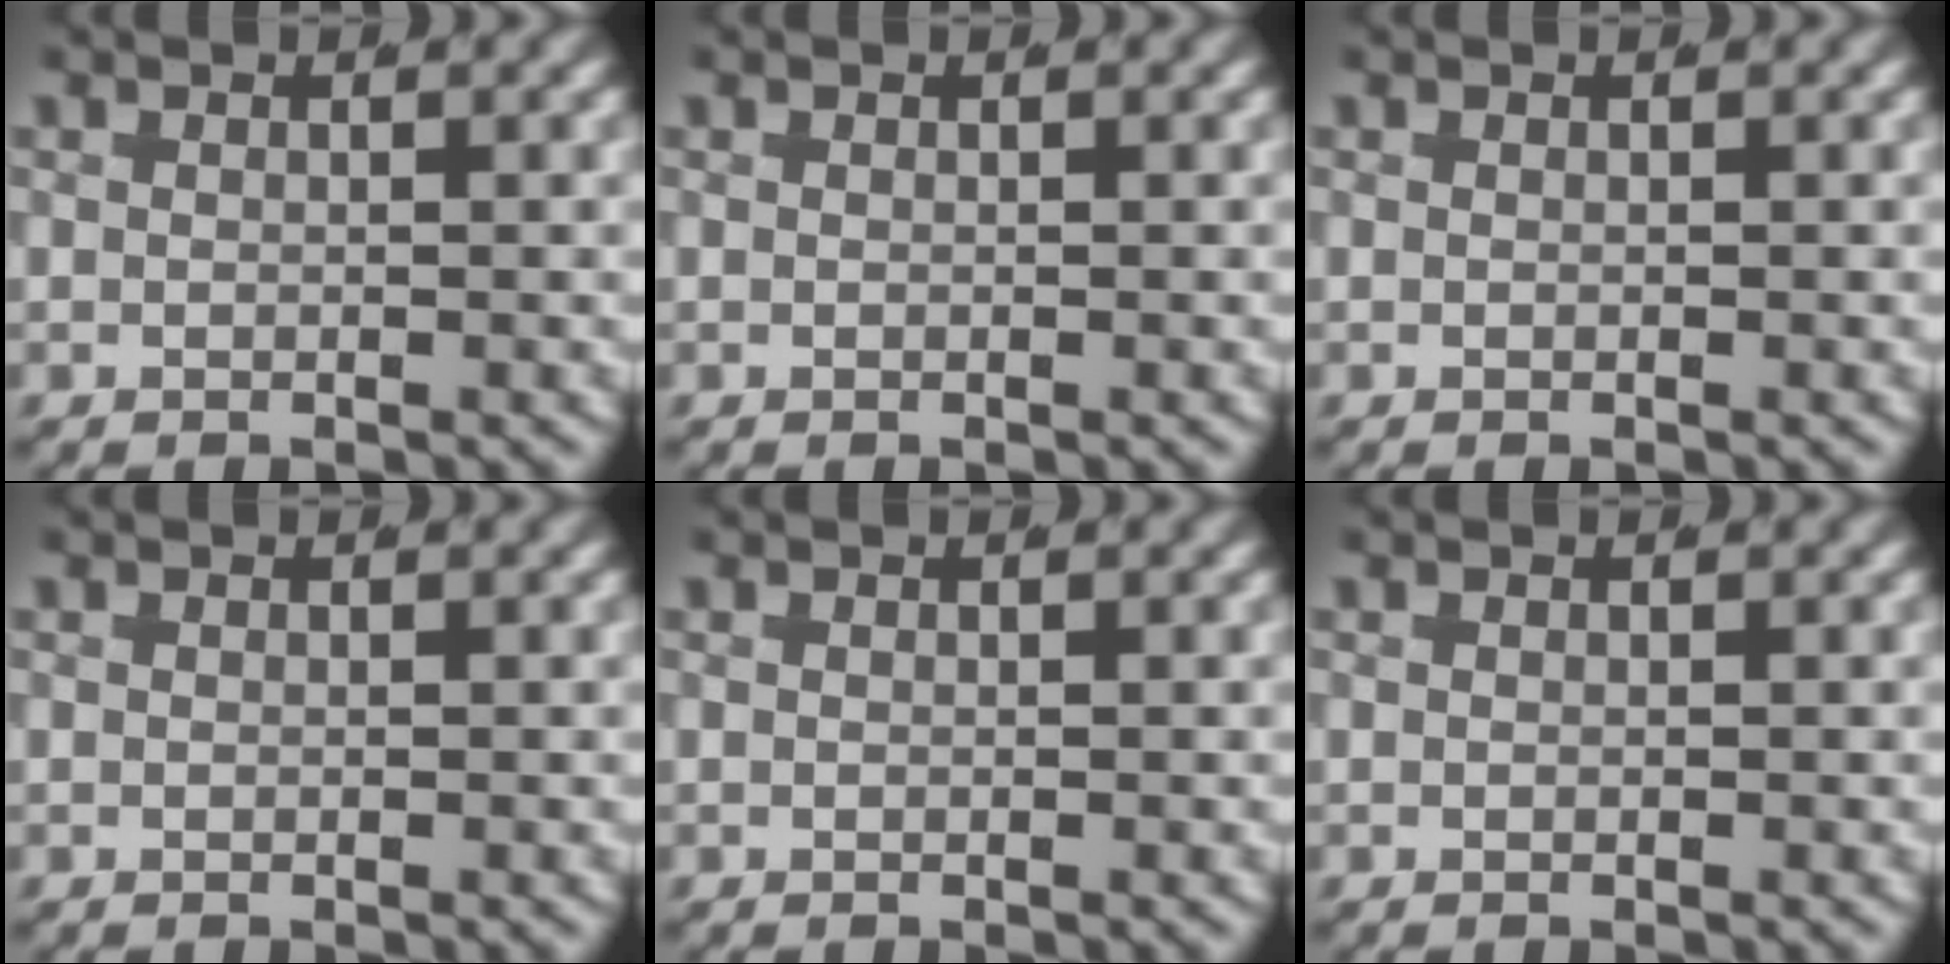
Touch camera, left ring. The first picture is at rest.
{"total": 0.0}
{"total": 0.0}
{"total": 0.0}
{"total": 0.0}
{"total": 0.0}